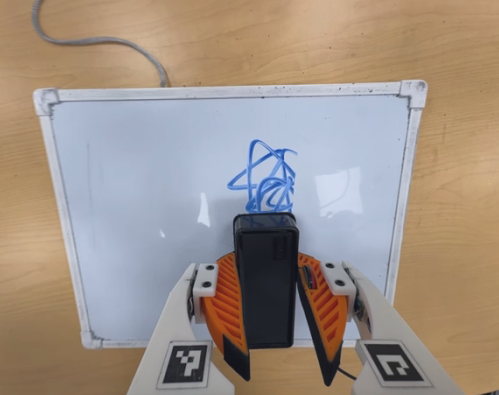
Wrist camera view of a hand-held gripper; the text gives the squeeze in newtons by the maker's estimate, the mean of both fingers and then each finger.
{"total": 8.8, "left": 8.9, "right": 8.7}